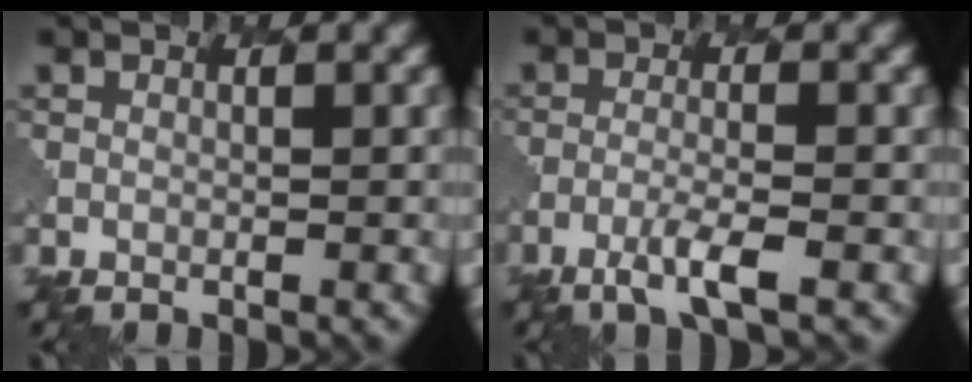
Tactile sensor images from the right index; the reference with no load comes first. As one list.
[{"total": 3.0, "force": [-1.8, 0.3, 2.4], "torque": [-0.048, -0.002, -0.041]}]